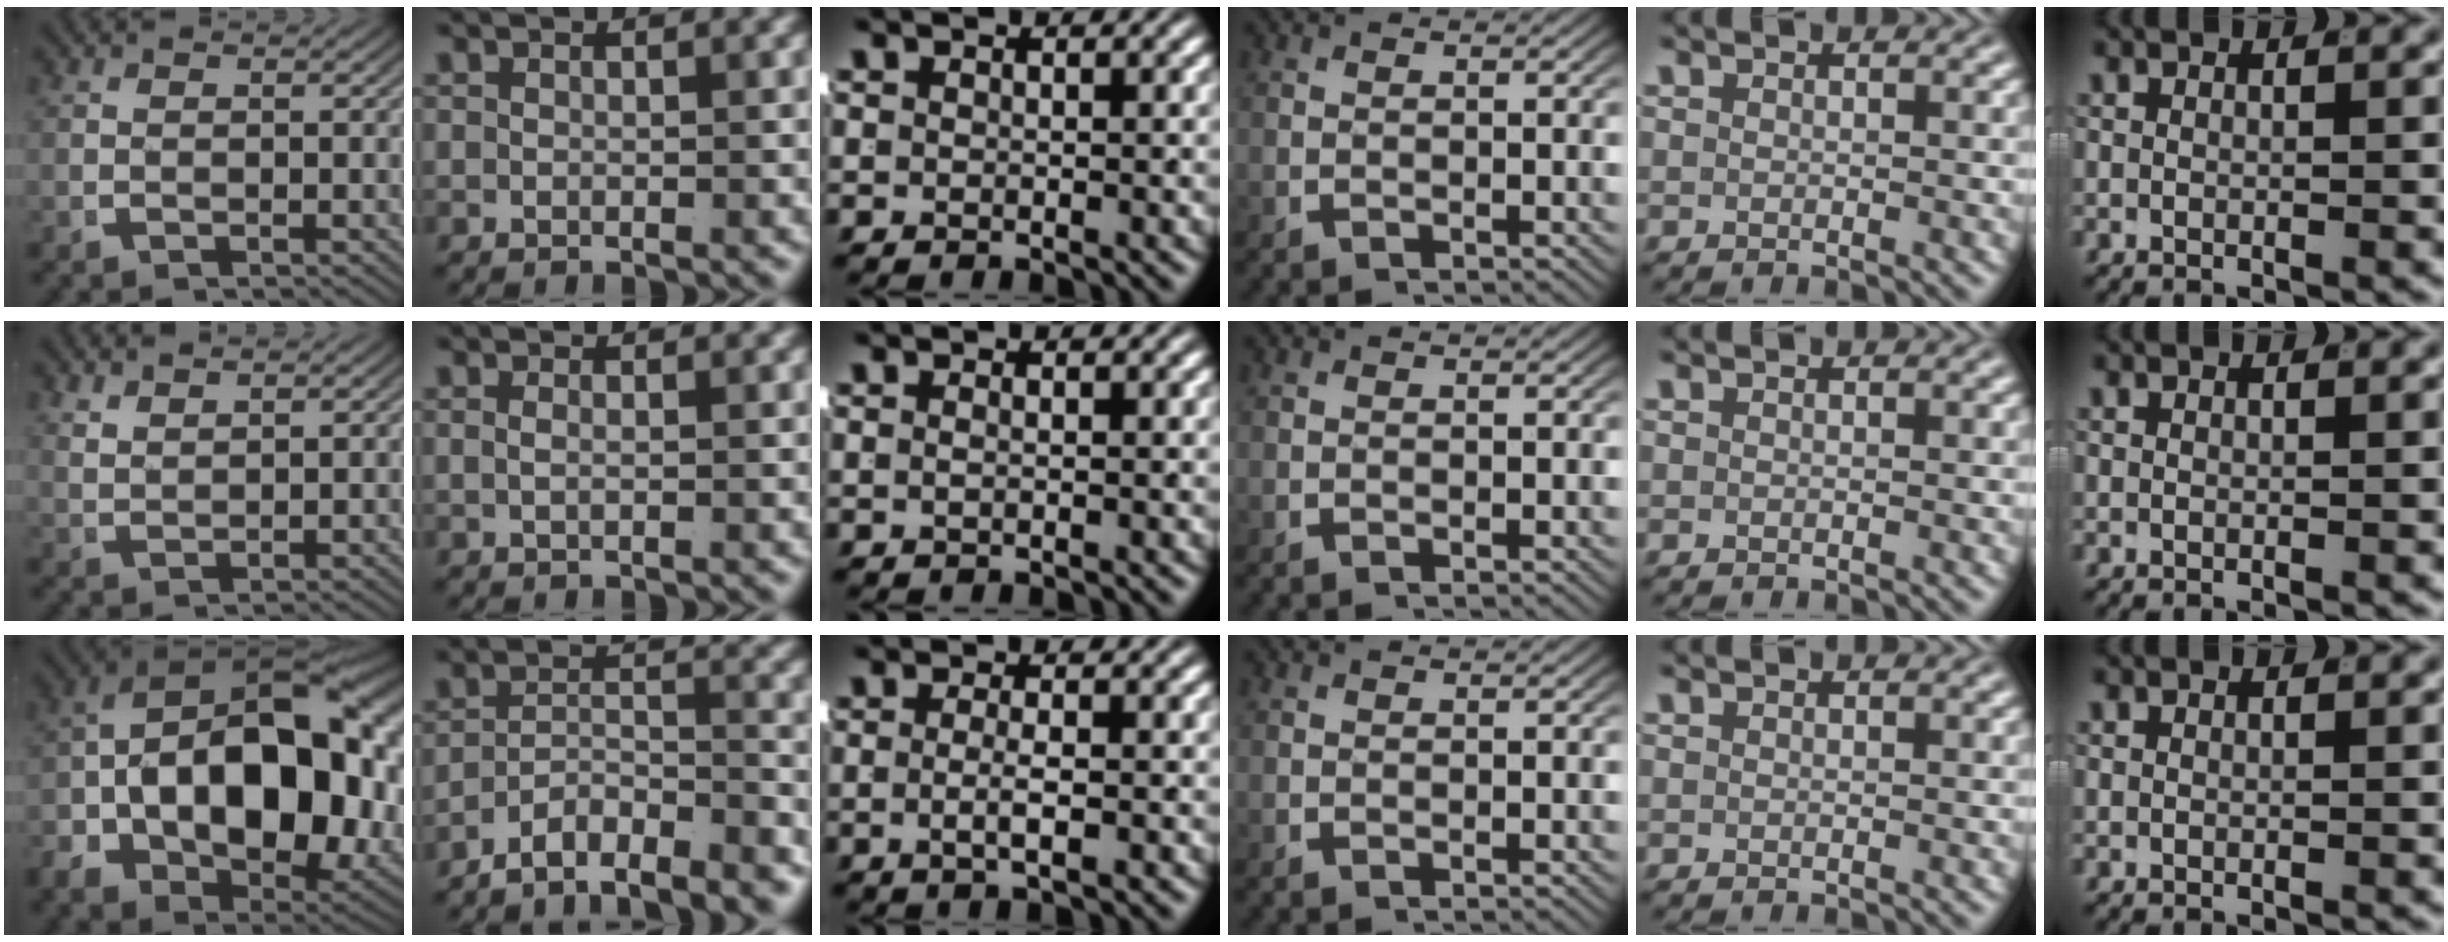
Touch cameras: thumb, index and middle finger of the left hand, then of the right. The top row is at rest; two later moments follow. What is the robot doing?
{"motion": "lift_and_place", "object": "jacket"}